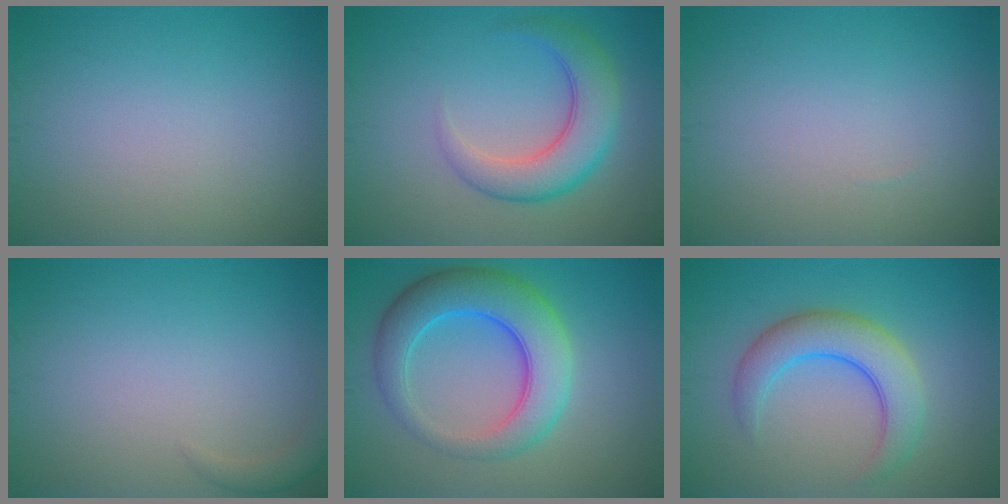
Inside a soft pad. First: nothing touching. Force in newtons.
{"total": 5.4, "press": 5.4, "slide": 0.1}
{"total": 0.0}
{"total": 1.4, "press": 1.4, "slide": 0.2}
{"total": 7.6, "press": 7.6, "slide": 0.1}
{"total": 5.3, "press": 5.3, "slide": 0.2}